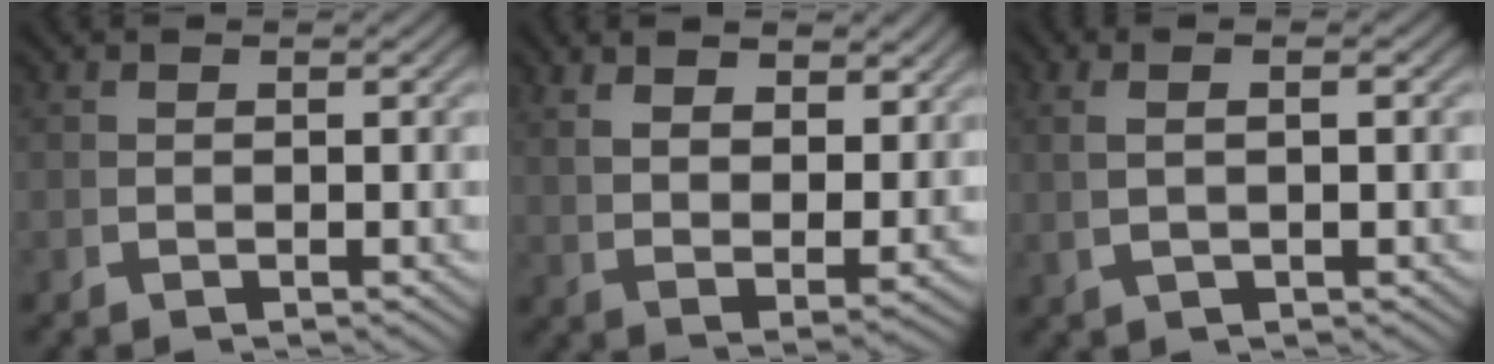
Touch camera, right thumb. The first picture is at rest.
{"total": 4.8, "force": [2.8, 1.8, 3.4], "torque": [-0.045, -0.003, 0.057]}
{"total": 2.2, "force": [0.6, 0.1, 2.1], "torque": [-0.045, 0.011, 0.016]}